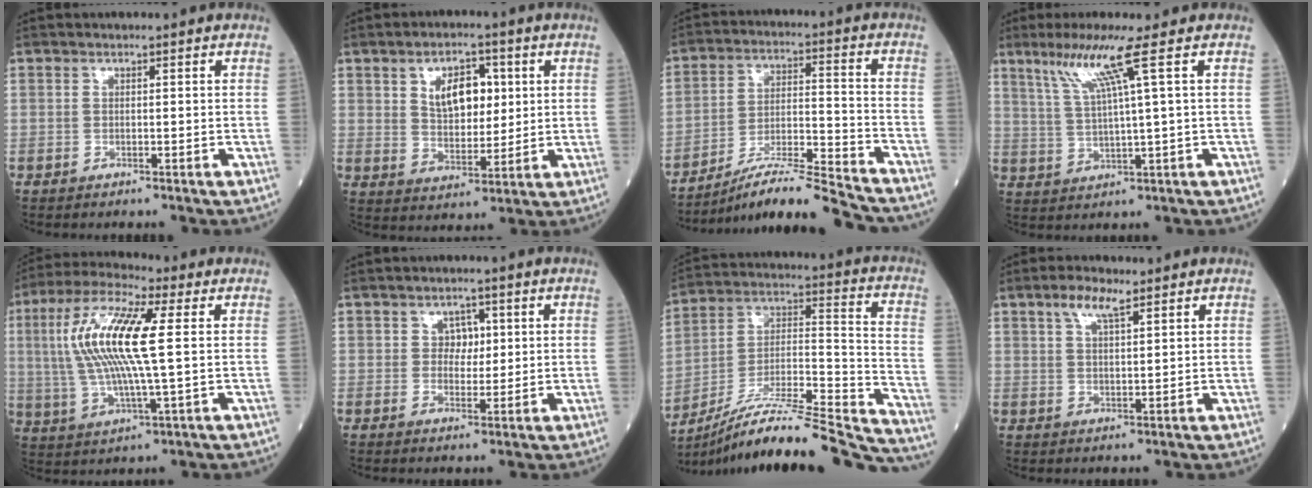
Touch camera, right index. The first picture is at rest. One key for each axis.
{"total": 7.8, "fx": 2.6, "fy": 4.2, "fz": 6.1, "tx": -0.102, "ty": 0.008, "tz": 0.052}
{"total": 13.6, "fx": -12.6, "fy": -0.5, "fz": 5.3, "tx": -0.090, "ty": 0.011, "tz": -0.216}
{"total": 7.3, "fx": 3.9, "fy": -1.8, "fz": 5.9, "tx": -0.121, "ty": 0.002, "tz": 0.083}
{"total": 14.4, "fx": 2.2, "fy": 2.0, "fz": 14.1, "tx": -0.300, "ty": 0.014, "tz": 0.039}
{"total": 2.9, "fx": 1.0, "fy": 2.2, "fz": 1.7, "tx": -0.017, "ty": 0.002, "tz": 0.015}
{"total": 26.6, "fx": -24.1, "fy": 0.3, "fz": 11.2, "tx": -0.155, "ty": -0.007, "tz": -0.380}
{"total": 4.4, "fx": 2.9, "fy": 1.0, "fz": 3.2, "tx": -0.067, "ty": 0.008, "tz": 0.057}